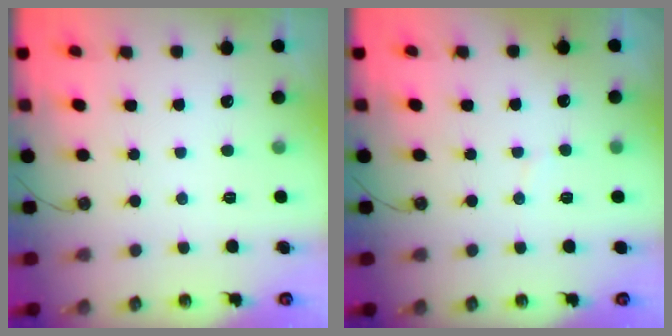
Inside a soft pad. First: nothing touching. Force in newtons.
{"total": 2.8, "press": 2.8, "slide": 0.3}